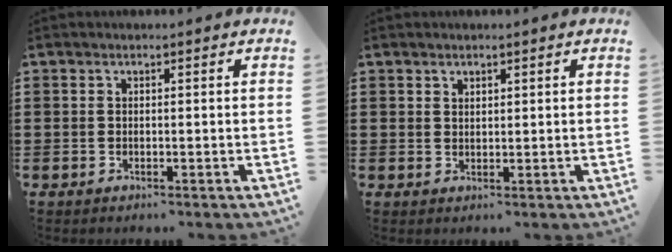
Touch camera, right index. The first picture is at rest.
{"total": 1.2, "force": [1.1, 0.5, 0.0], "torque": [0.000, 0.003, 0.022]}